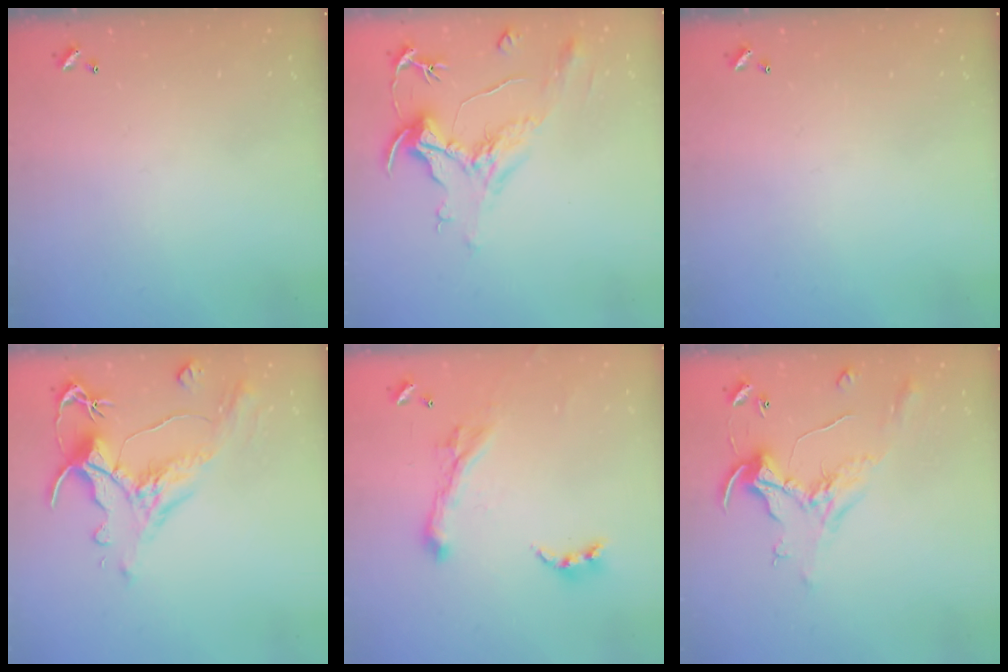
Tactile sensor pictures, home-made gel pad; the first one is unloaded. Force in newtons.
{"total": 2.1, "press": 1.6, "slide": 1.4}
{"total": 0.0}
{"total": 1.6, "press": 0.4, "slide": 1.5}
{"total": 2.8, "press": 2.5, "slide": 1.3}
{"total": 0.8, "press": 0.5, "slide": 0.6}